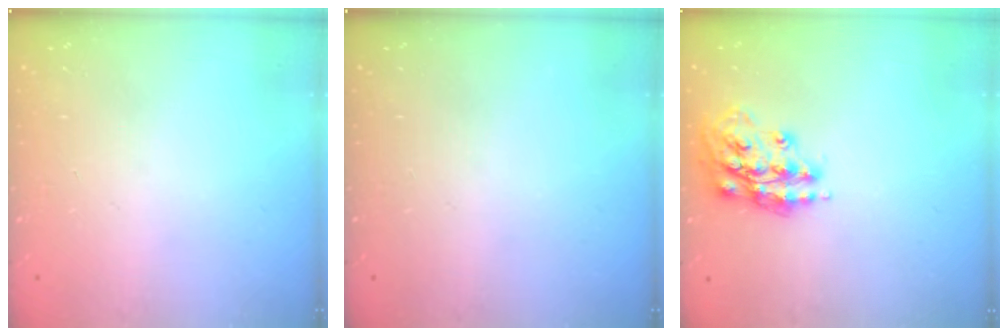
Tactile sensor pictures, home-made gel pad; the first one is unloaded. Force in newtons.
{"total": 0.0}
{"total": 15.1, "press": 15.0, "slide": 1.0}